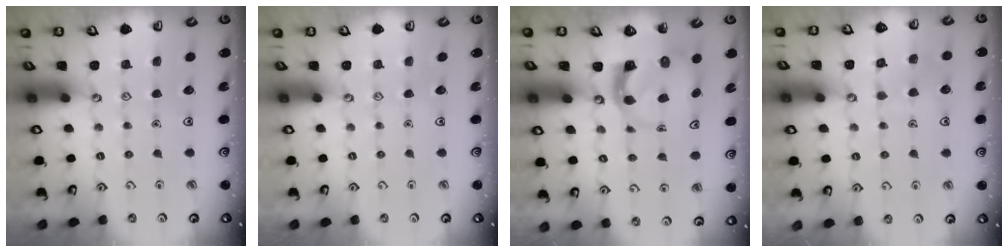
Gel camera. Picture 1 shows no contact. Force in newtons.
{"total": 0.0}
{"total": 5.6, "press": 5.6, "slide": 0.8}
{"total": 5.5, "press": 5.5, "slide": 0.5}